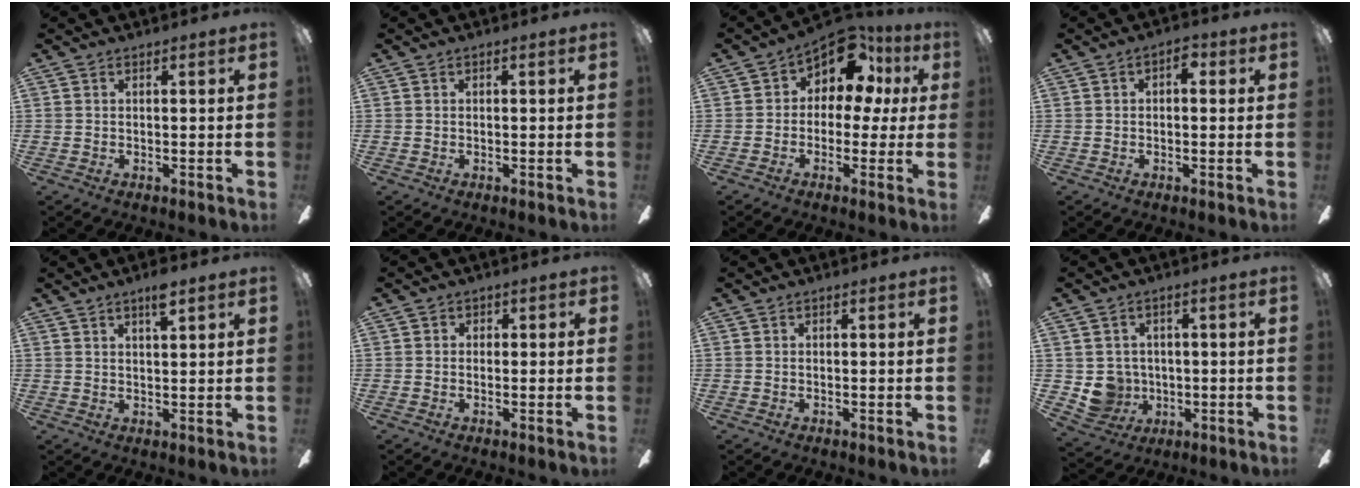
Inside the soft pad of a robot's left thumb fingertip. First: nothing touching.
{"total": 0.0}
{"total": 11.4, "force": [6.1, 6.8, 6.9], "torque": [-0.109, -0.037, 0.110]}
{"total": 2.9, "force": [0.4, 1.8, 2.3], "torque": [-0.027, 0.004, 0.001]}
{"total": 4.2, "force": [3.0, 0.7, 2.7], "torque": [-0.044, -0.009, 0.049]}
{"total": 1.3, "force": [-0.7, 1.1, 0.3], "torque": [-0.005, 0.007, -0.014]}
{"total": 0.0}
{"total": 6.9, "force": [0.1, 6.7, 1.4], "torque": [-0.056, -0.006, 0.009]}